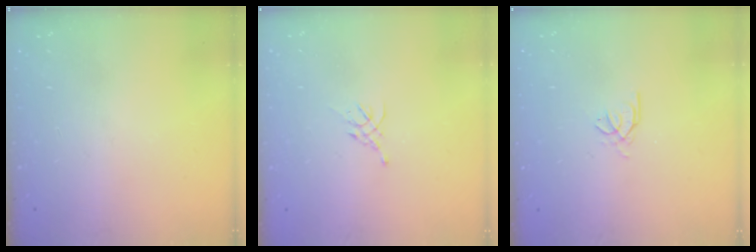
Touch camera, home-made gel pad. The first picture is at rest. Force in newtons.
{"total": 1.9, "press": 1.8, "slide": 0.5}
{"total": 0.9, "press": 0.8, "slide": 0.4}